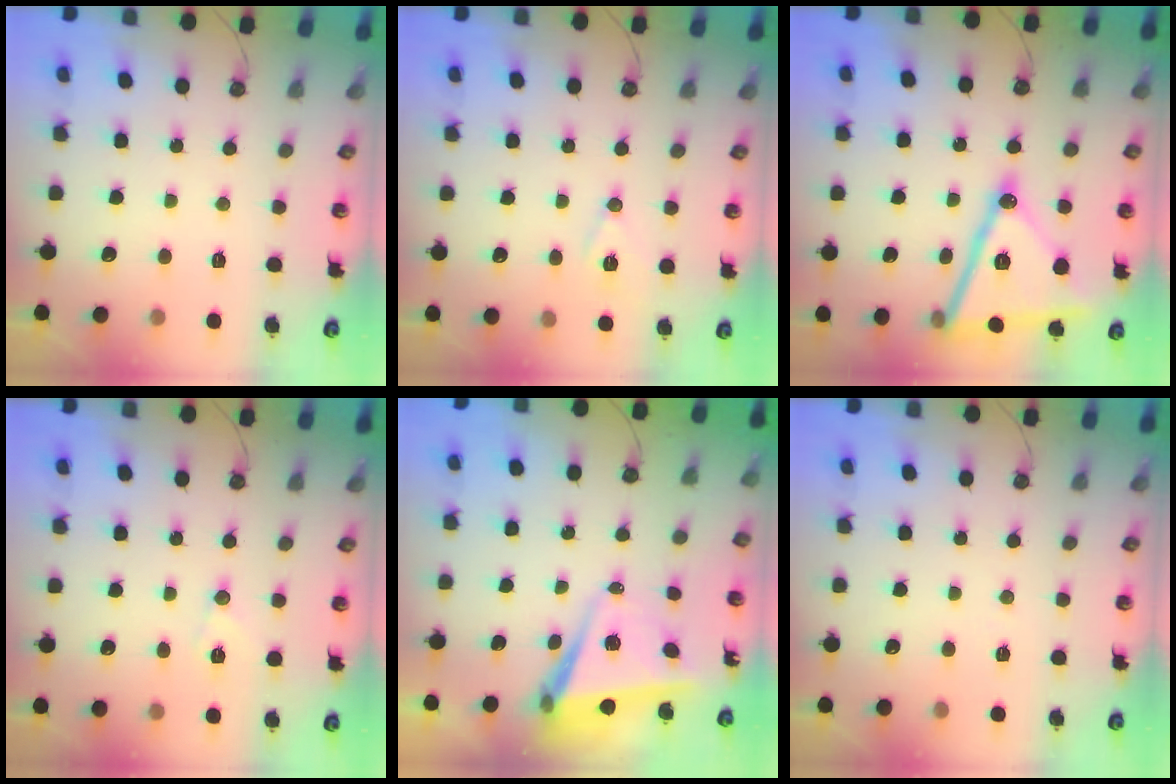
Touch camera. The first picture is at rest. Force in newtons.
{"total": 8.5, "press": 7.7, "slide": 3.6}
{"total": 21.4, "press": 21.1, "slide": 3.4}
{"total": 6.6, "press": 6.3, "slide": 1.7}
{"total": 5.9, "press": 4.7, "slide": 3.6}
{"total": 2.2, "press": 1.9, "slide": 1.1}